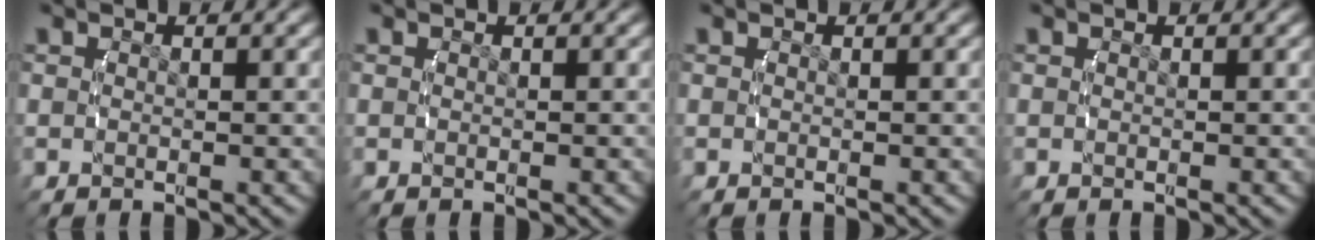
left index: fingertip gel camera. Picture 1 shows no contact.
{"total": 0.0}
{"total": 0.0}
{"total": 0.0}